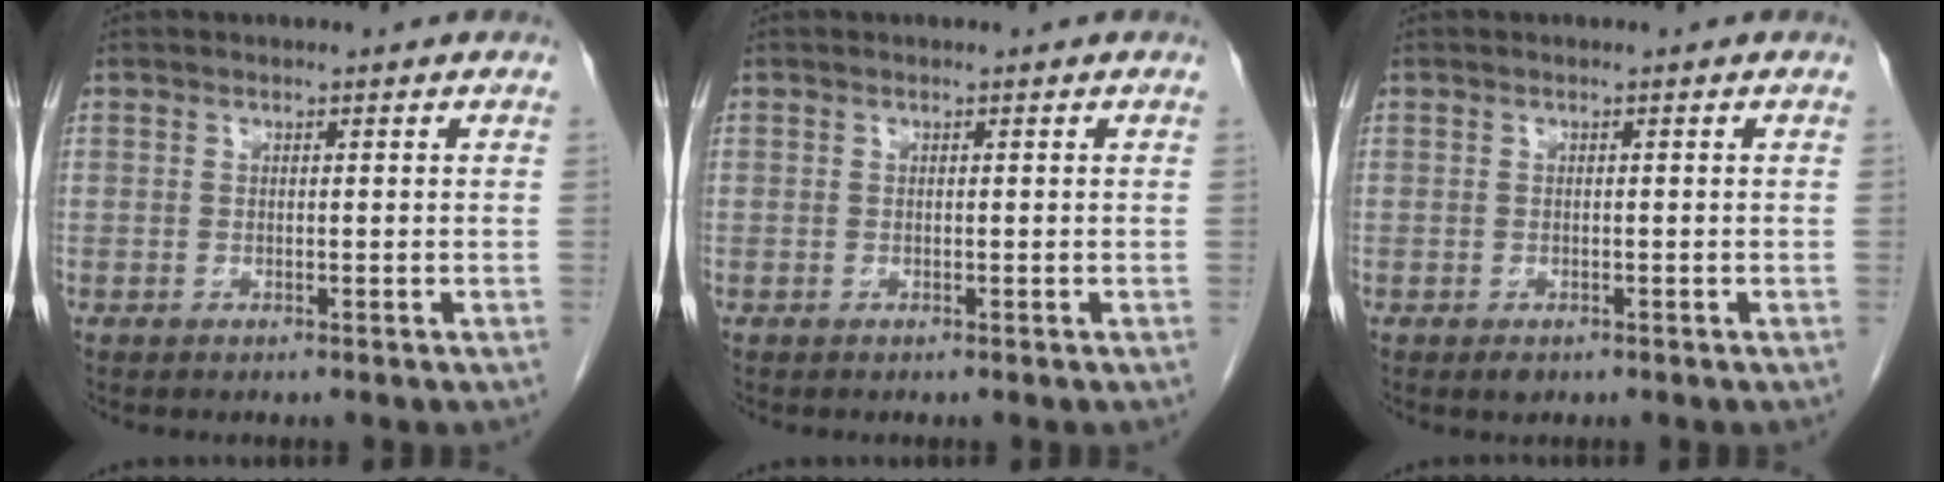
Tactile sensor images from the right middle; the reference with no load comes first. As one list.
[{"total": 0.0}, {"total": 1.0, "force": [-0.6, 0.5, 0.5], "torque": [-0.007, 0.000, -0.004]}]